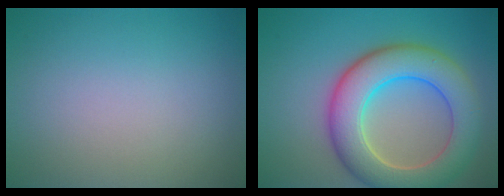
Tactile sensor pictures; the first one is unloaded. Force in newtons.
{"total": 8.9, "press": 8.8, "slide": 0.7}